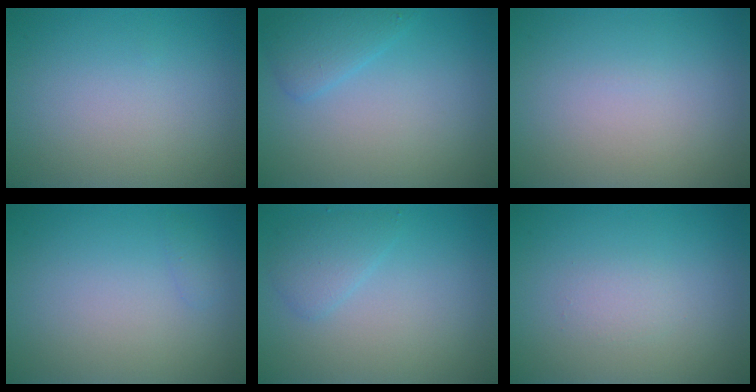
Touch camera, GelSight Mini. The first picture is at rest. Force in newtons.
{"total": 2.1, "press": 2.0, "slide": 0.2}
{"total": 0.0}
{"total": 0.6, "press": 0.6, "slide": 0.0}
{"total": 1.8, "press": 1.8, "slide": 0.1}
{"total": 1.0, "press": 1.0, "slide": 0.0}